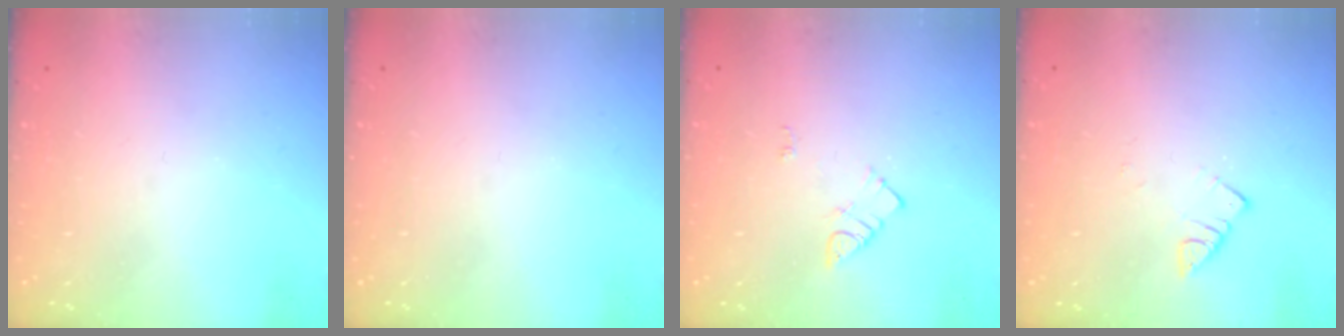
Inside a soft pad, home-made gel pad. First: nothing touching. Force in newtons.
{"total": 0.0}
{"total": 5.0, "press": 4.9, "slide": 0.7}
{"total": 2.4, "press": 2.4, "slide": 0.4}